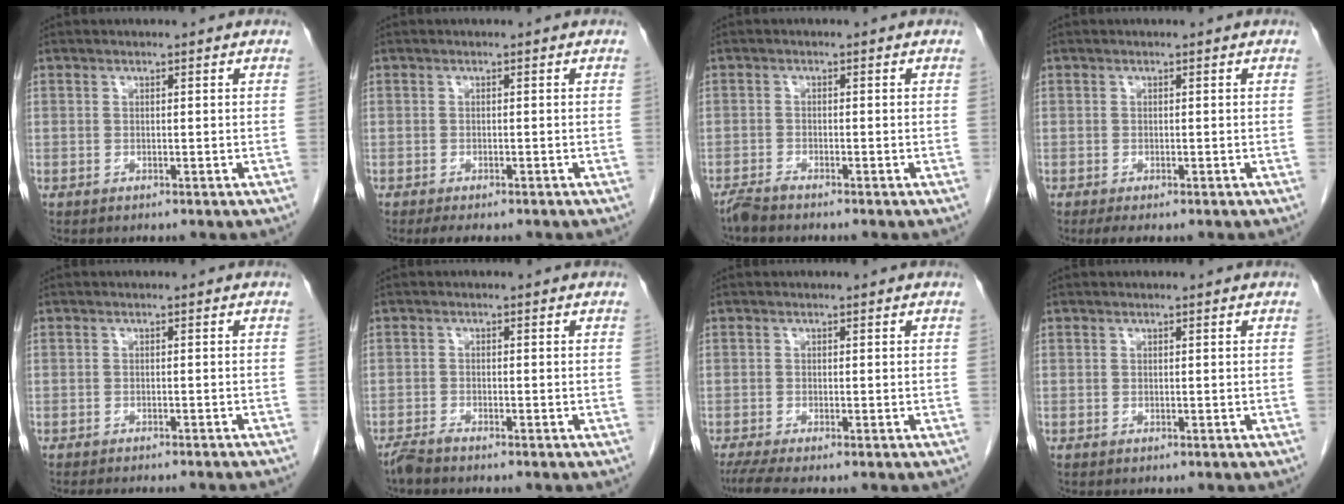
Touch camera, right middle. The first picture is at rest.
{"total": 3.5, "force": [-2.7, 1.1, 1.9], "torque": [-0.027, -0.009, -0.036]}
{"total": 1.8, "force": [-1.7, -0.1, 0.6], "torque": [-0.017, -0.005, -0.034]}
{"total": 2.5, "force": [-1.8, 0.8, 1.6], "torque": [-0.026, -0.008, -0.024]}
{"total": 9.8, "force": [-8.9, 1.0, 4.0], "torque": [-0.037, -0.014, -0.102]}
{"total": 1.8, "force": [-1.7, 0.0, 0.6], "torque": [-0.017, -0.004, -0.033]}
{"total": 3.5, "force": [-2.6, 0.0, 2.3], "torque": [-0.044, -0.011, -0.050]}
{"total": 0.0}